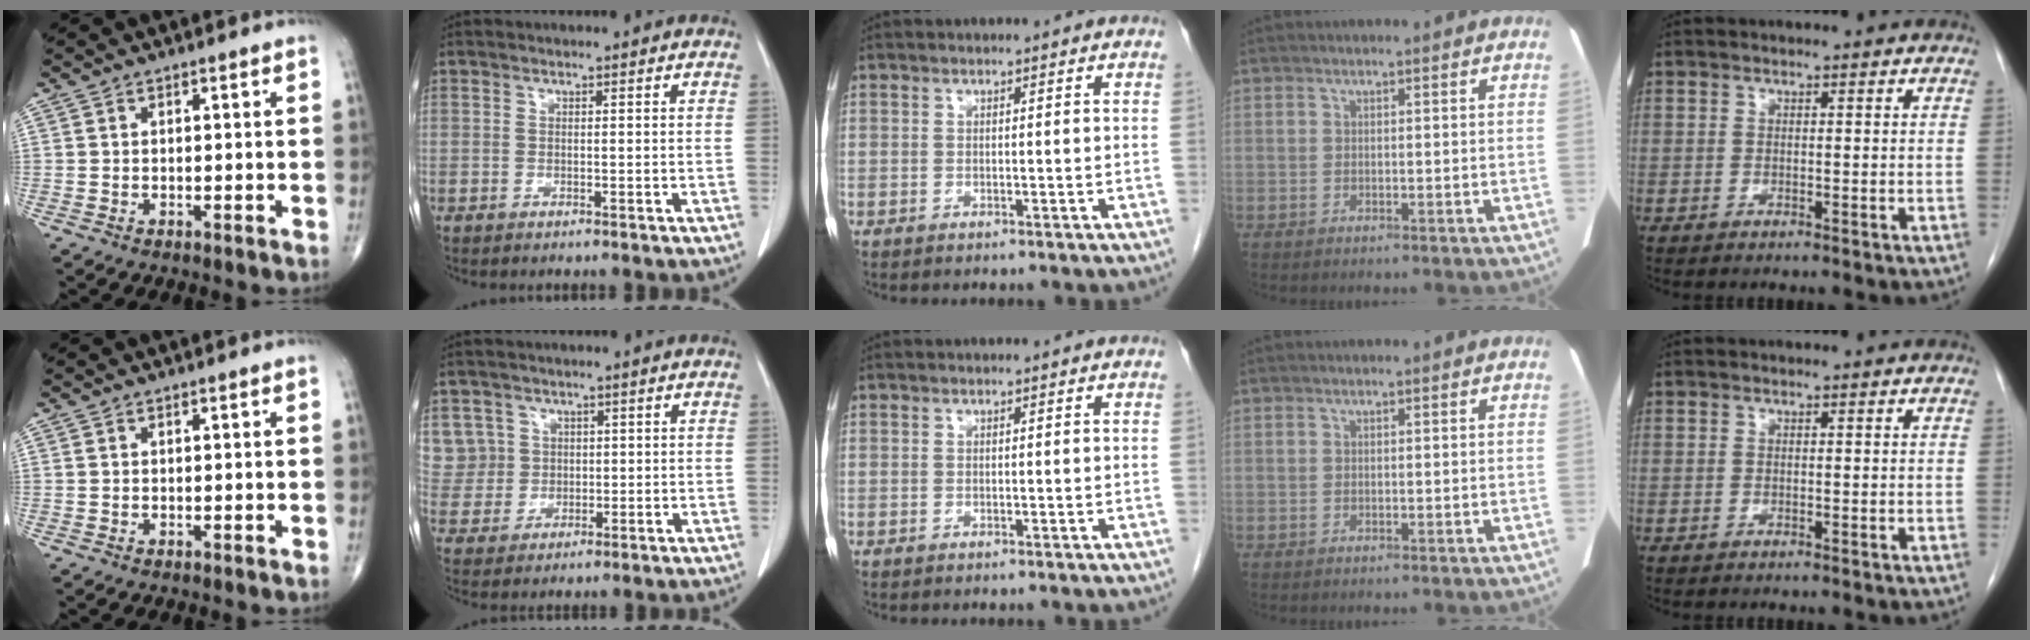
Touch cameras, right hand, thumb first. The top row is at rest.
{"index": {"total": 7.2, "force": [2.5, 6.7, 0.0], "torque": [0.002, 0.022, 0.063]}}